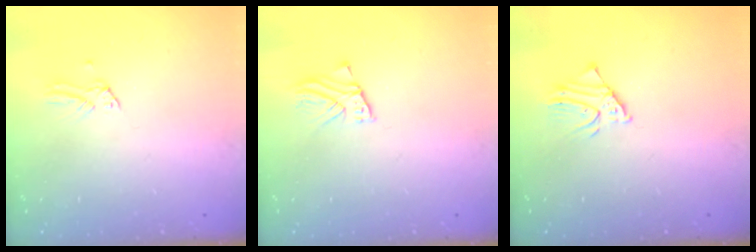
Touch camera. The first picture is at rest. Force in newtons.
{"total": 2.2, "press": 2.2, "slide": 0.2}
{"total": 2.0, "press": 2.0, "slide": 0.1}